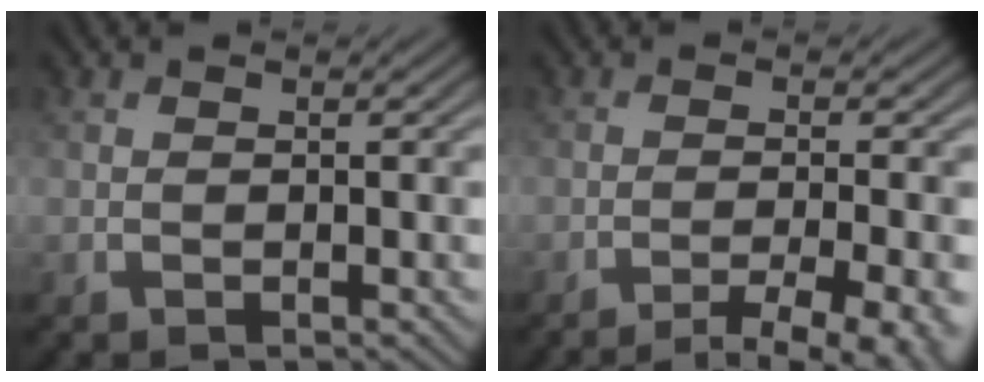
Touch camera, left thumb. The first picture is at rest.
{"total": 7.1, "force": [-4.8, 1.2, 5.2], "torque": [-0.073, -0.004, -0.066]}